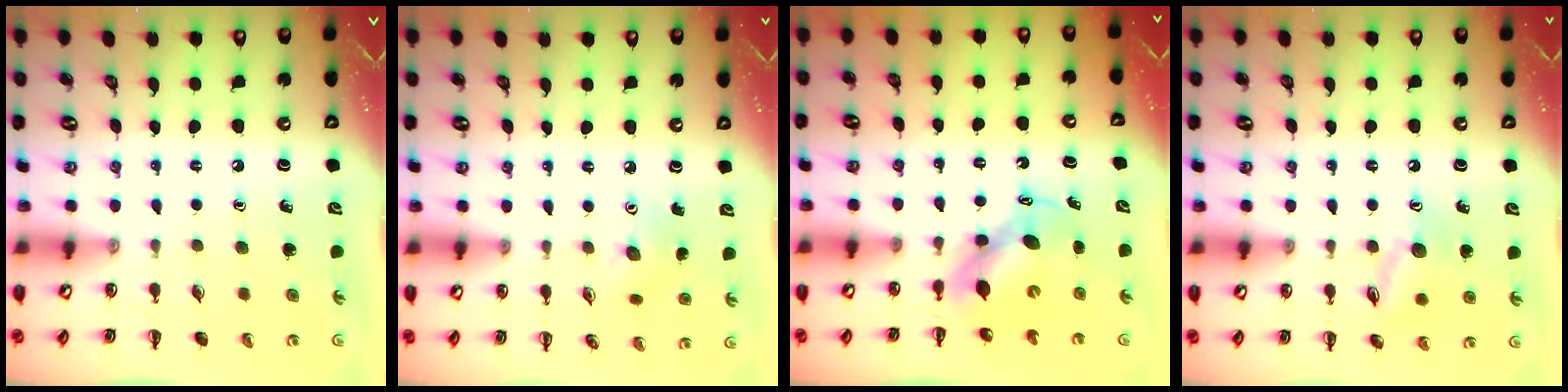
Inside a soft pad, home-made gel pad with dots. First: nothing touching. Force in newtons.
{"total": 3.7, "press": 3.6, "slide": 0.9}
{"total": 6.4, "press": 6.4, "slide": 0.8}
{"total": 10.0, "press": 9.9, "slide": 1.0}